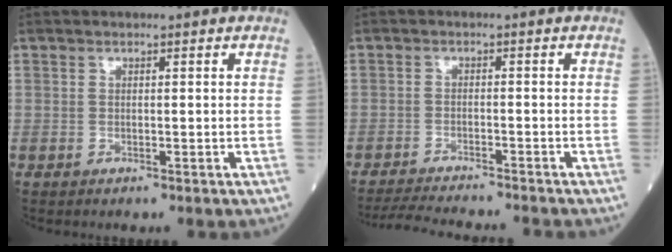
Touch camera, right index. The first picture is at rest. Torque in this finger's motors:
{"motor_torque": [-1.33, -0.81, -0.73, -0.12]}